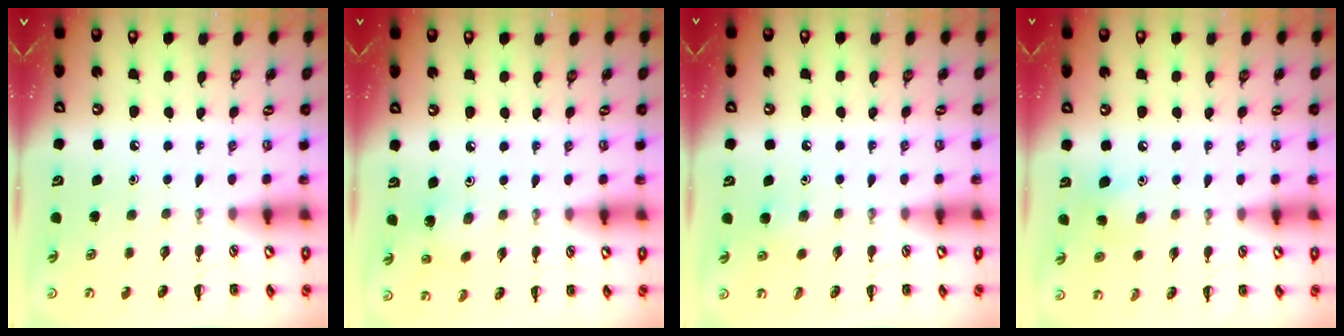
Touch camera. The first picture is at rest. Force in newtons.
{"total": 3.3, "press": 3.1, "slide": 1.0}
{"total": 3.0, "press": 2.7, "slide": 1.3}
{"total": 5.3, "press": 4.9, "slide": 2.0}